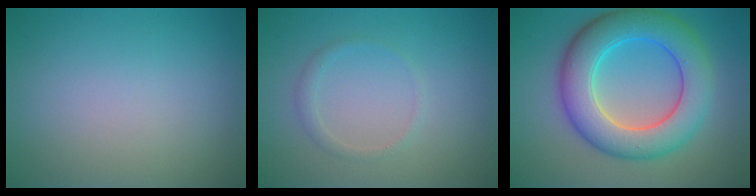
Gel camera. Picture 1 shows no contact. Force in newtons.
{"total": 1.1, "press": 1.0, "slide": 0.1}
{"total": 8.7, "press": 8.7, "slide": 0.3}